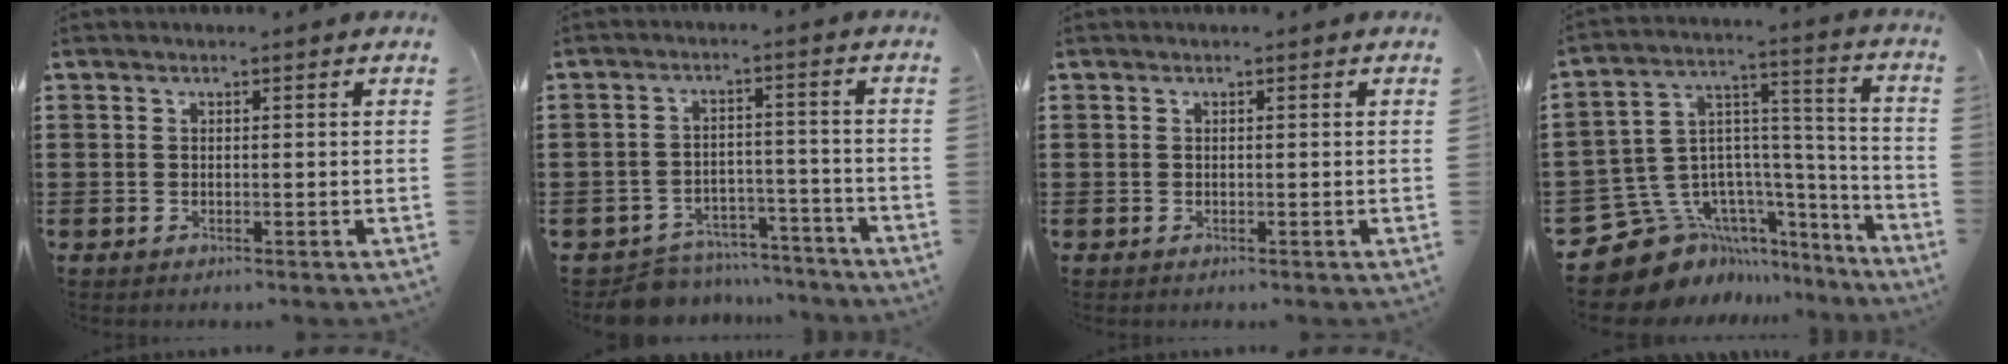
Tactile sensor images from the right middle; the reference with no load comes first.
{"total": 6.5, "force": [-6.4, 1.3, 0.5], "torque": [-0.011, 0.019, -0.126]}
{"total": 0.0}
{"total": 11.2, "force": [-8.1, 7.4, 2.6], "torque": [-0.104, -0.007, -0.145]}